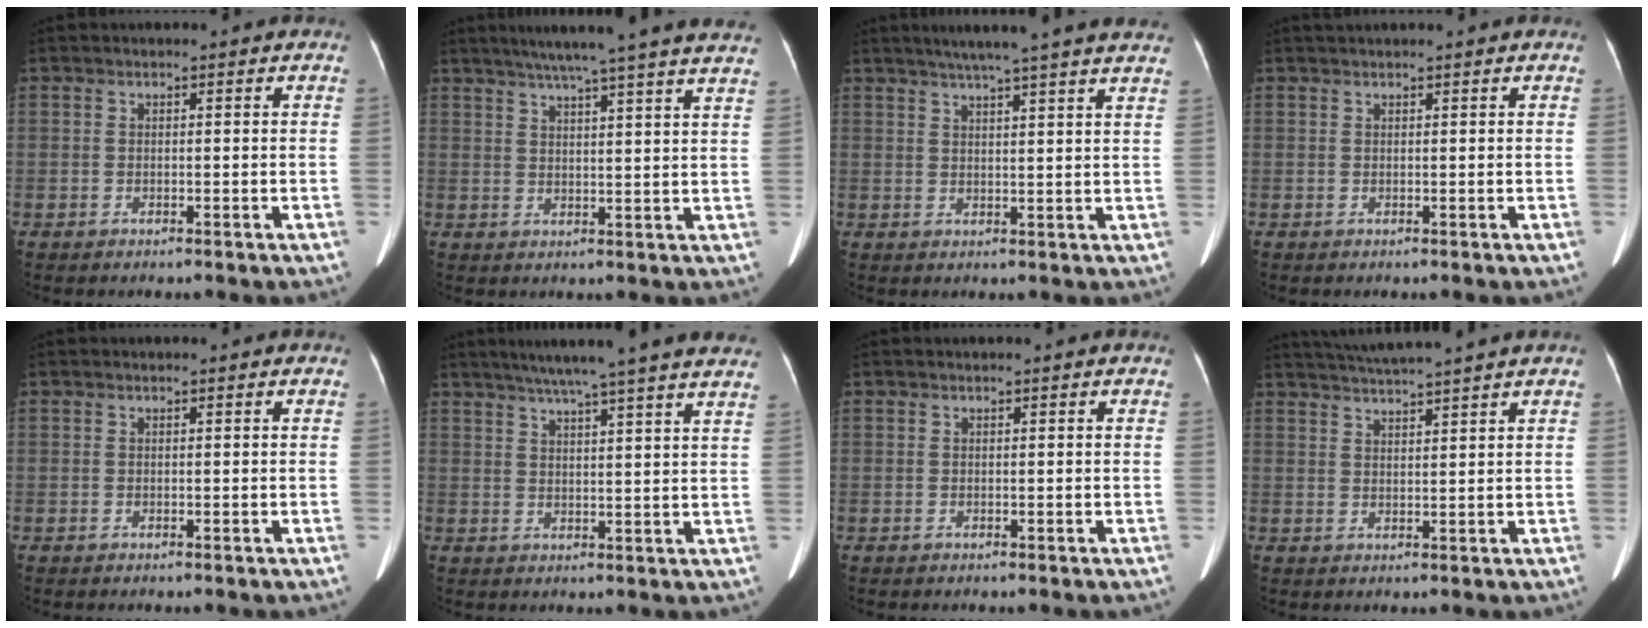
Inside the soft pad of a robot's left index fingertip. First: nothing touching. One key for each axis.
{"total": 20.5, "fx": 17.6, "fy": -0.6, "fz": 10.5, "tx": -0.164, "ty": 0.000, "tz": 0.219}
{"total": 15.5, "fx": 13.1, "fy": -0.4, "fz": 8.3, "tx": -0.127, "ty": 0.020, "tz": 0.161}
{"total": 1.6, "fx": 1.5, "fy": -0.2, "fz": 0.6, "tx": -0.007, "ty": 0.025, "tz": 0.032}
{"total": 0.0}
{"total": 18.9, "fx": 16.2, "fy": -0.7, "fz": 9.8, "tx": -0.156, "ty": 0.005, "tz": 0.203}
{"total": 0.0}
{"total": 7.4, "fx": 6.7, "fy": -1.6, "fz": 2.8, "tx": -0.049, "ty": 0.017, "tz": 0.106}